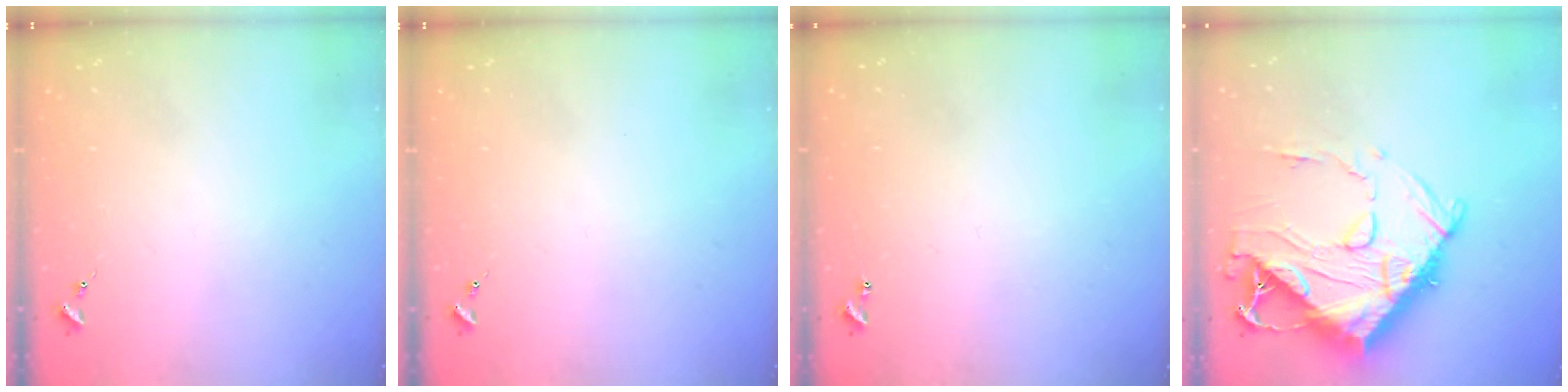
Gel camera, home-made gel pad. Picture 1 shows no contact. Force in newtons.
{"total": 0.0}
{"total": 0.9, "press": 0.9, "slide": 0.2}
{"total": 17.8, "press": 17.8, "slide": 1.5}